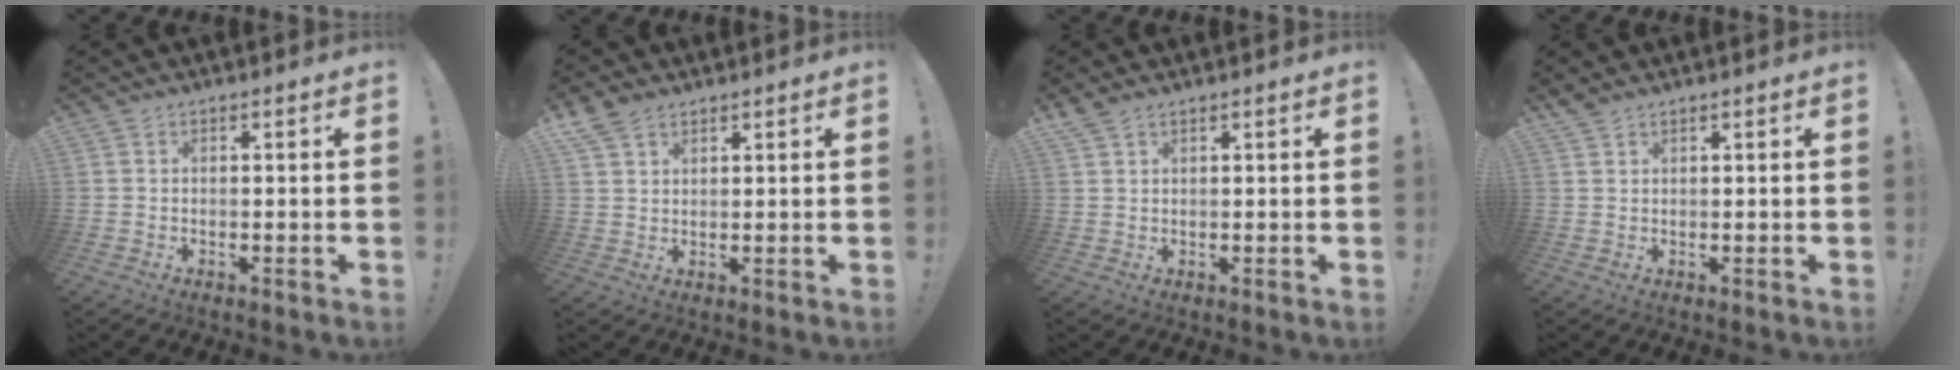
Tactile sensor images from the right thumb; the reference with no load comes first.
{"total": 5.6, "force": [4.0, 3.1, 2.3], "torque": [-0.046, -0.011, 0.078]}
{"total": 2.2, "force": [1.8, 0.8, 1.1], "torque": [-0.023, -0.006, 0.034]}
{"total": 1.8, "force": [1.5, 0.6, 0.8], "torque": [-0.008, -0.009, 0.027]}